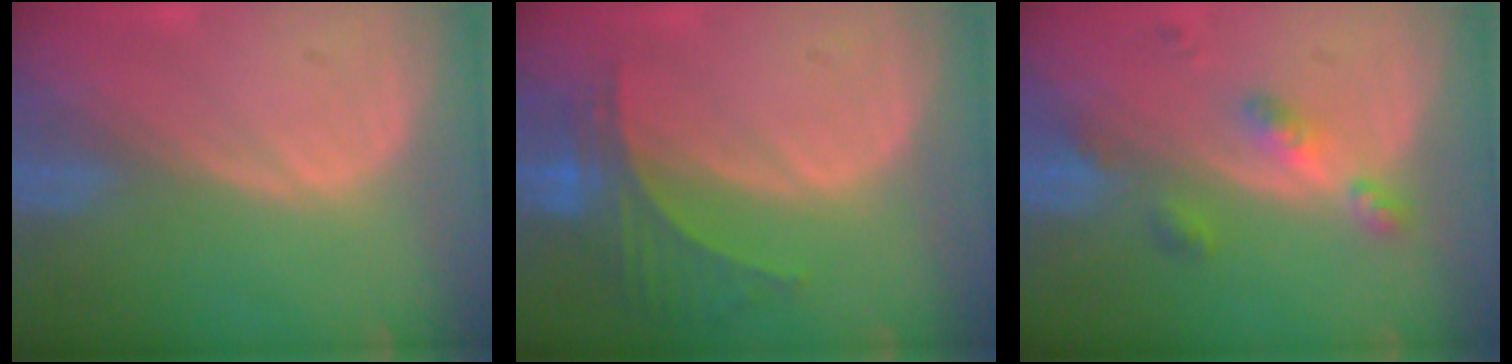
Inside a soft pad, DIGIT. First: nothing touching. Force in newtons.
{"total": 5.9, "press": 5.6, "slide": 1.9}
{"total": 4.7, "press": 4.2, "slide": 2.1}